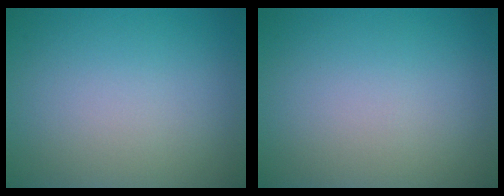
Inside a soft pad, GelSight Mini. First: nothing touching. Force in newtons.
{"total": 0.0}